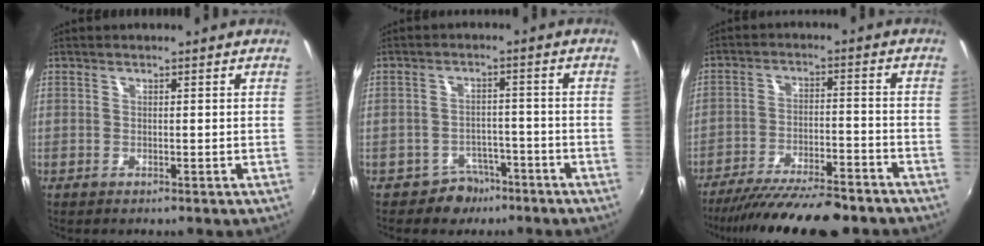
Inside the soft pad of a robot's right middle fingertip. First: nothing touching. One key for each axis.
{"total": 4.9, "fx": -3.5, "fy": 3.5, "fz": 0.2, "tx": -0.008, "ty": 0.021, "tz": -0.051}
{"total": 16.9, "fx": -14.6, "fy": 2.8, "fz": 8.1, "tx": -0.160, "ty": -0.033, "tz": -0.221}